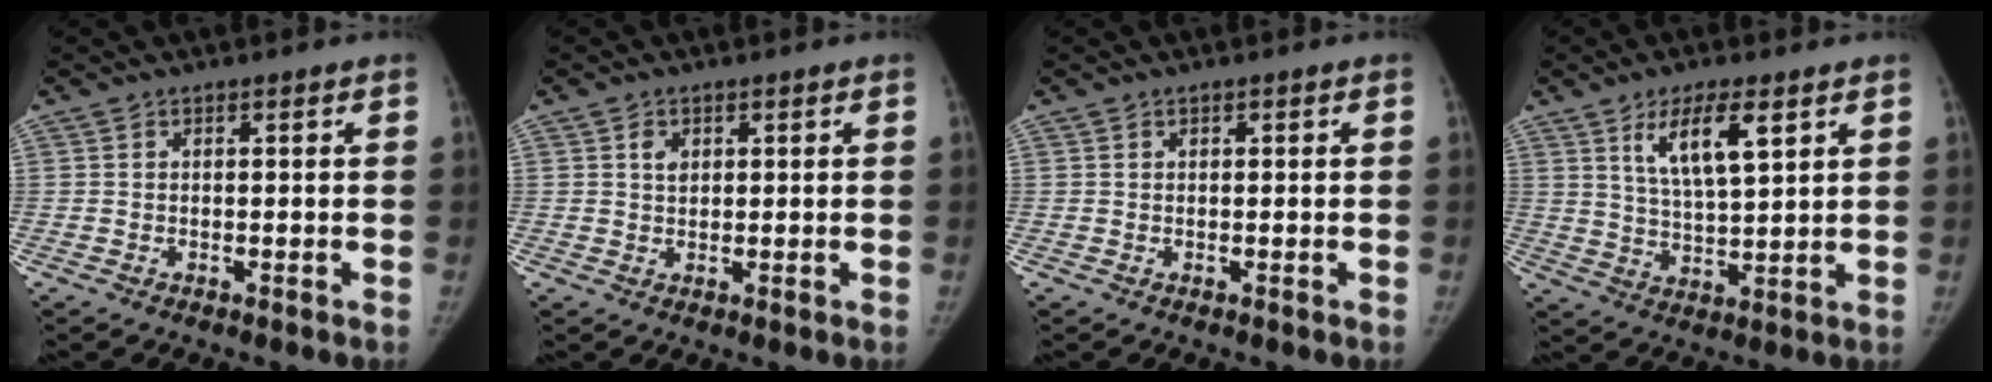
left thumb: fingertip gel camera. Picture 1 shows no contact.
{"total": 2.1, "force": [0.8, 1.6, 1.1], "torque": [-0.012, -0.004, 0.013]}
{"total": 0.0}
{"total": 9.6, "force": [4.7, 3.0, 7.8], "torque": [-0.131, -0.025, 0.092]}